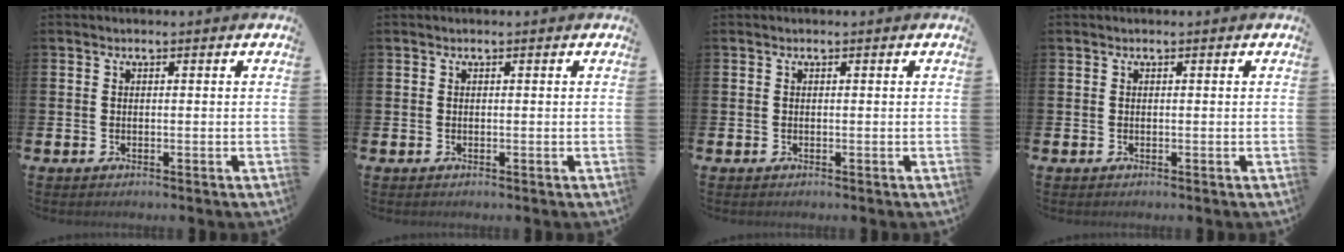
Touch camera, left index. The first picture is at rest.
{"total": 0.0}
{"total": 0.0}
{"total": 0.0}